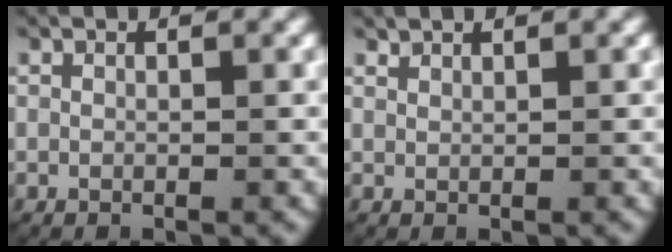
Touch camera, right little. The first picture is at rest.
{"total": 0.9, "force": [0.9, 0.0, 0.1], "torque": [-0.001, 0.001, 0.021]}